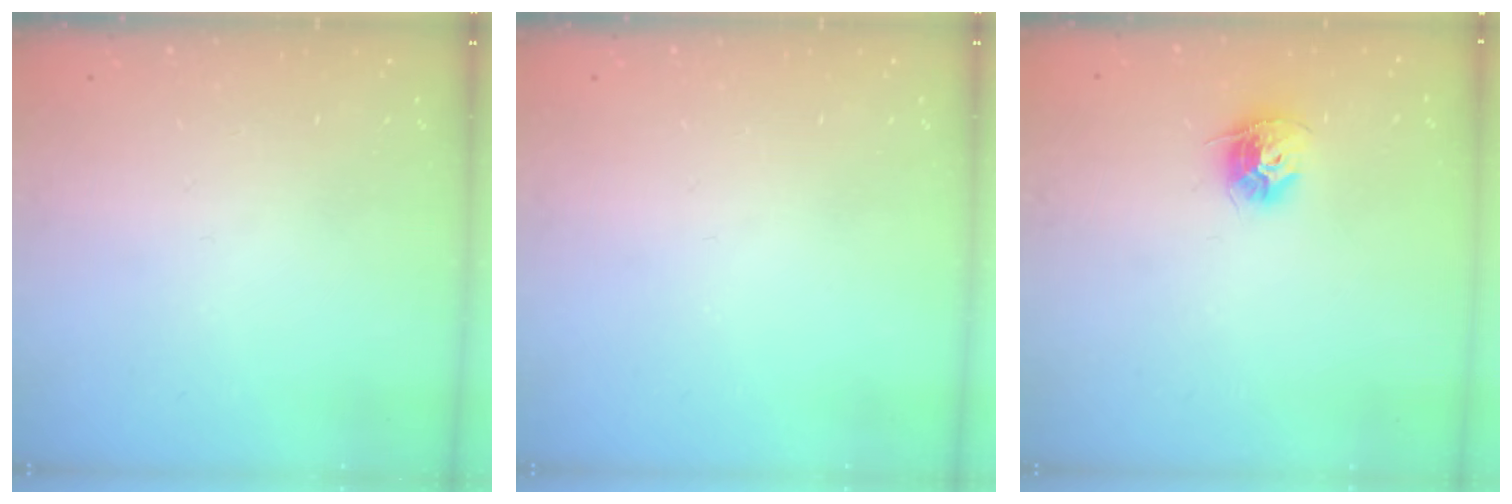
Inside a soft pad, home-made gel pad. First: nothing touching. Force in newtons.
{"total": 0.0}
{"total": 9.9, "press": 9.9, "slide": 0.5}